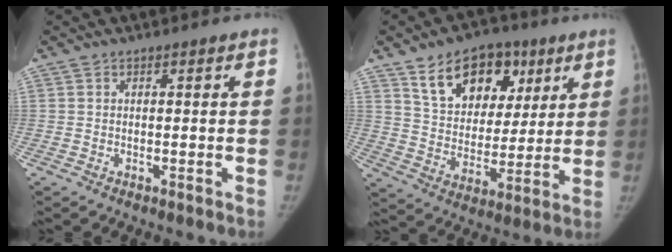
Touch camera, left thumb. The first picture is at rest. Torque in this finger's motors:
{"motor_torque": [0.29, 0.04, 1.11, -0.88, 0.08]}